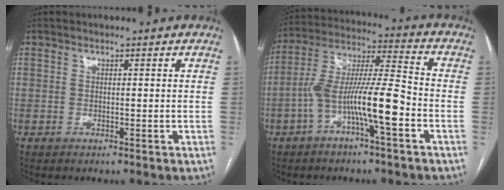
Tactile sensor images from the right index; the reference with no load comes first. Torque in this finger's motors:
{"motor_torque": [0.86, -0.40, 0.38, 0.21]}